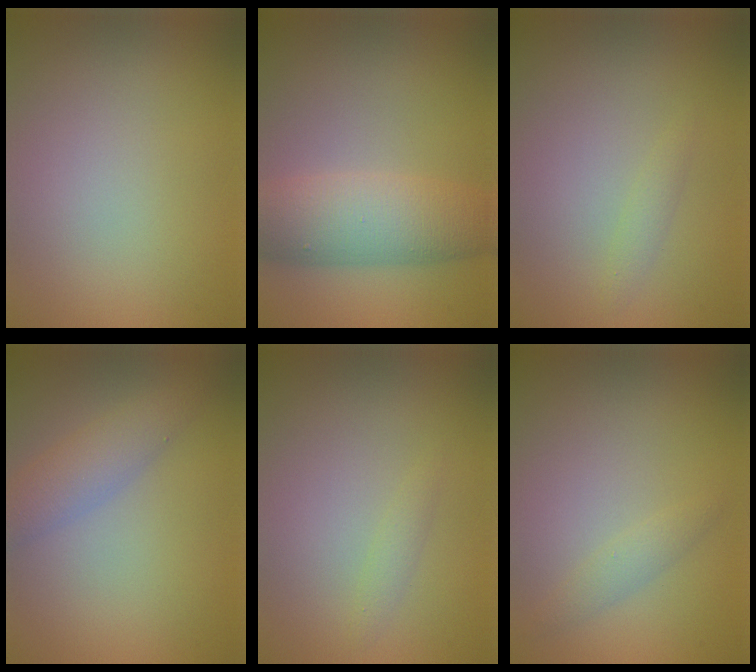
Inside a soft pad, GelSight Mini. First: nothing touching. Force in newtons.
{"total": 5.8, "press": 5.8, "slide": 0.1}
{"total": 0.9, "press": 0.9, "slide": 0.0}
{"total": 3.0, "press": 3.0, "slide": 0.1}
{"total": 0.9, "press": 0.9, "slide": 0.0}
{"total": 1.2, "press": 1.2, "slide": 0.1}